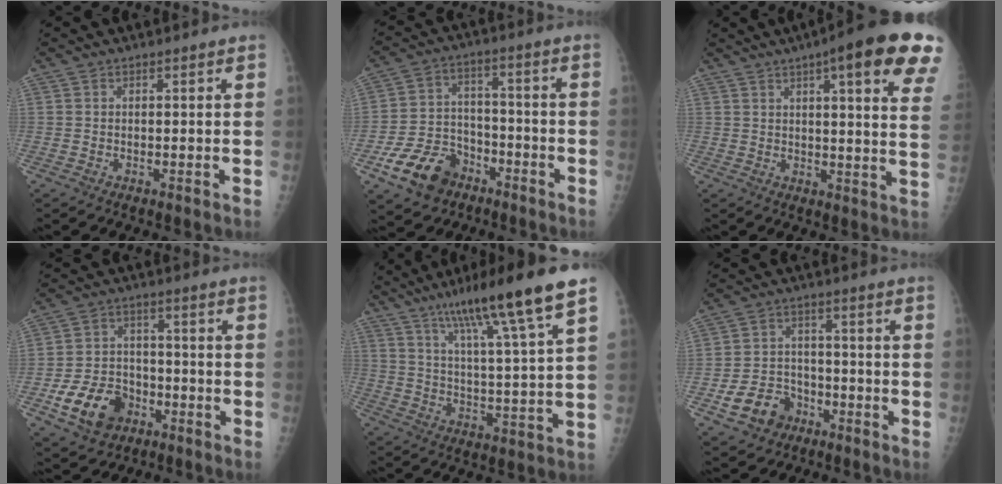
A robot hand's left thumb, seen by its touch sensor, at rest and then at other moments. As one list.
[{"total": 11.9, "force": [-6.8, 8.2, 5.2], "torque": [-0.071, 0.044, -0.117]}, {"total": 21.0, "force": [11.5, 3.8, 17.1], "torque": [-0.206, -0.023, 0.130]}, {"total": 11.5, "force": [-5.2, 8.4, 5.9], "torque": [-0.083, 0.027, -0.085]}, {"total": 17.0, "force": [10.5, 0.9, 13.4], "torque": [-0.211, -0.038, 0.167]}, {"total": 8.8, "force": [-4.4, 6.8, 3.3], "torque": [-0.041, 0.032, -0.071]}]